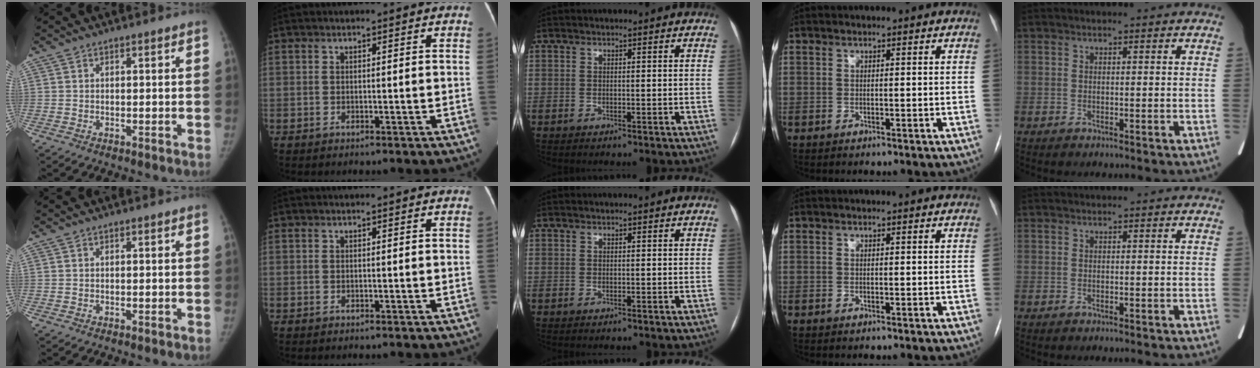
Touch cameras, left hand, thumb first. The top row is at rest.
{}